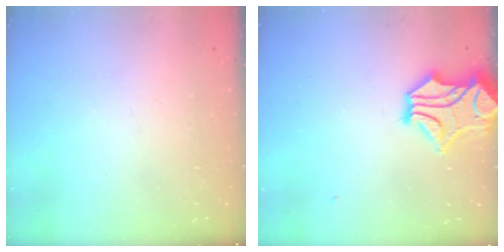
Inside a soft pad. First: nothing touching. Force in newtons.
{"total": 6.9, "press": 6.6, "slide": 2.0}